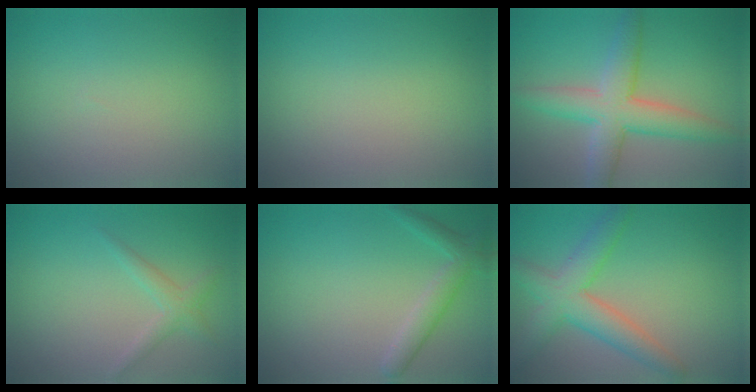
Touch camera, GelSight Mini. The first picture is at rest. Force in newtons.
{"total": 0.0}
{"total": 5.0, "press": 5.0, "slide": 0.3}
{"total": 1.6, "press": 1.6, "slide": 0.1}
{"total": 2.3, "press": 2.3, "slide": 0.1}
{"total": 5.1, "press": 5.1, "slide": 0.2}